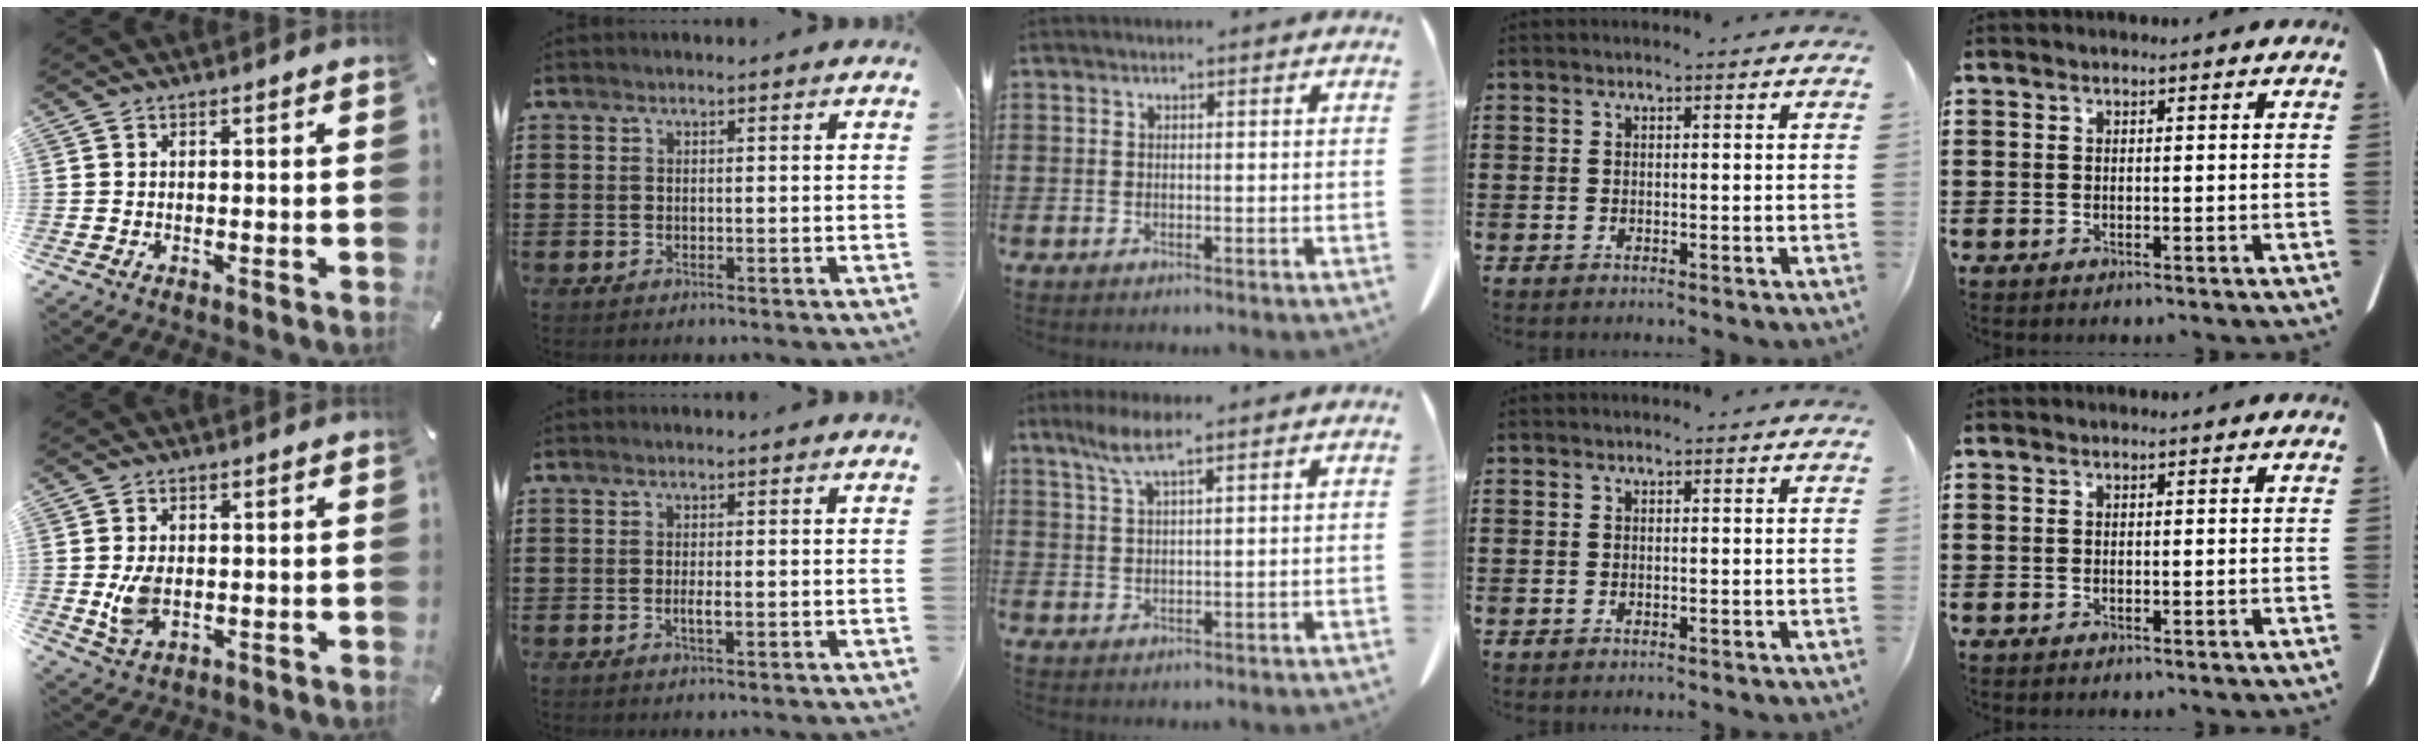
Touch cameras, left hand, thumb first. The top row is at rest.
{"thumb": {"total": 5.7, "force": [-0.1, 3.7, 4.4], "torque": [-0.084, -0.006, -0.005]}, "index": {"total": 1.4, "force": [-0.2, 0.3, 1.4], "torque": [-0.025, -0.003, -0.002]}, "middle": {"total": 4.9, "force": [3.0, 0.7, 3.8], "torque": [-0.082, 0.002, 0.054]}}